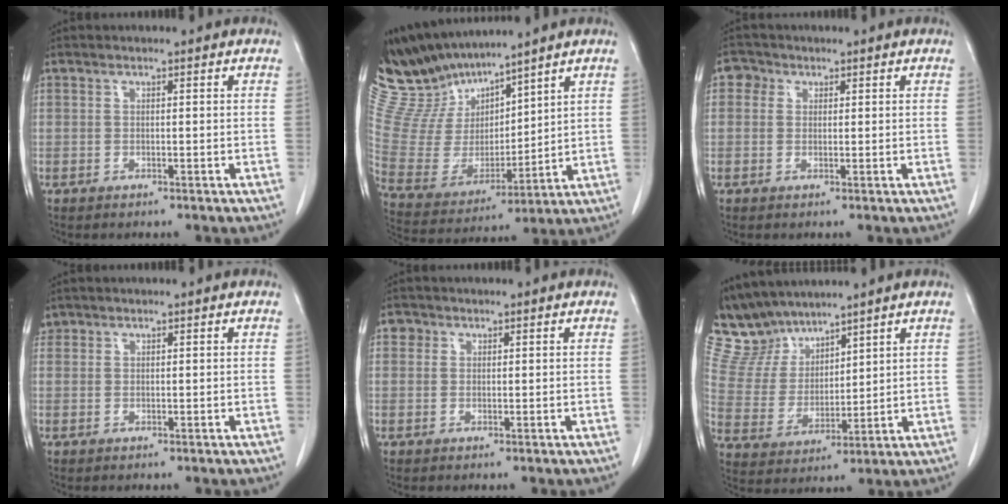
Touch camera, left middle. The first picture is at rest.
{"total": 14.4, "force": [13.3, 3.7, 4.1], "torque": [-0.102, 0.006, 0.275]}
{"total": 2.4, "force": [0.9, 2.1, 0.6], "torque": [-0.005, 0.008, 0.009]}
{"total": 1.4, "force": [0.9, 1.0, 0.0], "torque": [0.003, 0.014, 0.017]}
{"total": 1.5, "force": [0.6, 1.3, 0.2], "torque": [0.008, 0.004, 0.005]}
{"total": 9.3, "force": [8.6, 3.1, 1.5], "torque": [-0.052, 0.017, 0.187]}